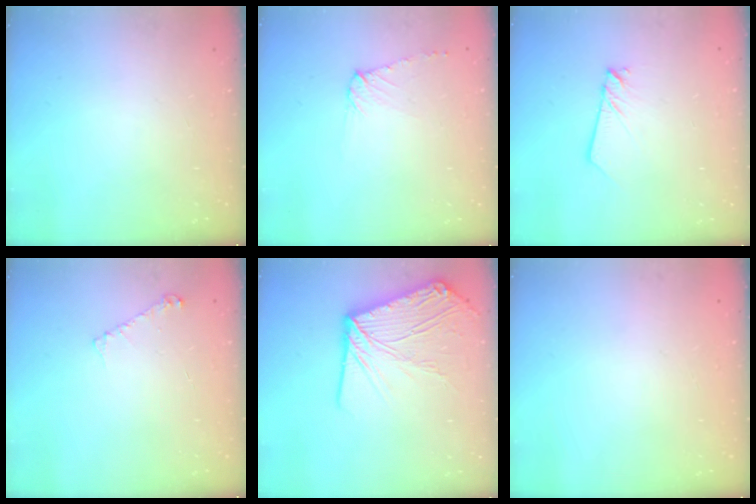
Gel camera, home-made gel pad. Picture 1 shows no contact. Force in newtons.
{"total": 5.6, "press": 5.6, "slide": 0.6}
{"total": 2.1, "press": 2.1, "slide": 0.2}
{"total": 4.0, "press": 3.9, "slide": 0.5}
{"total": 16.5, "press": 16.5, "slide": 1.2}
{"total": 0.0}